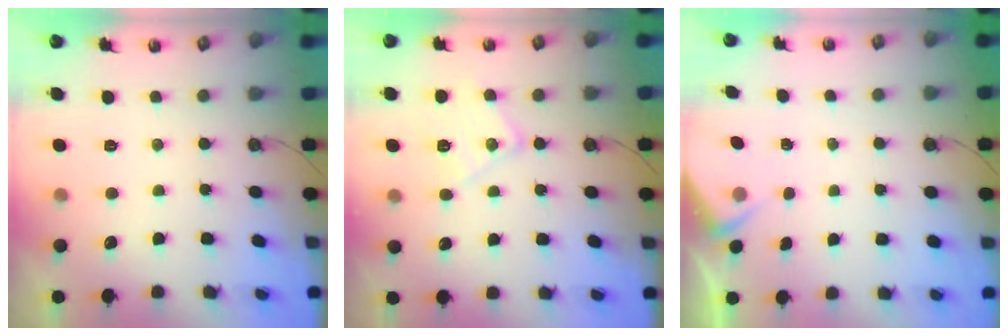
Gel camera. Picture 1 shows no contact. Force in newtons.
{"total": 11.9, "press": 11.8, "slide": 0.6}
{"total": 2.8, "press": 2.7, "slide": 0.4}